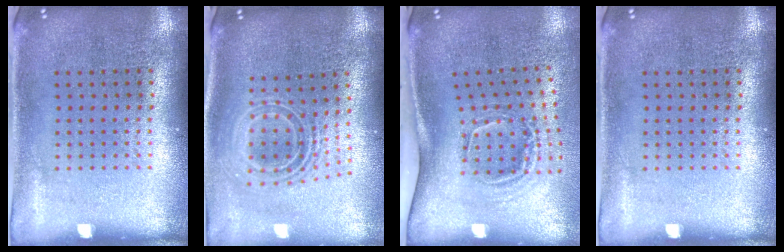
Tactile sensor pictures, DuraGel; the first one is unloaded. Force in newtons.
{"total": 2.1, "press": 1.6, "slide": 1.4}
{"total": 2.1, "press": 1.3, "slide": 1.6}
{"total": 0.0}